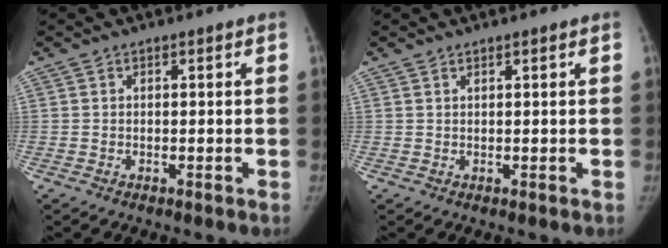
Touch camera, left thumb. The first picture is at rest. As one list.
[{"total": 0.5, "force": [0.5, 0.0, 0.2], "torque": [-0.004, -0.003, 0.010]}]